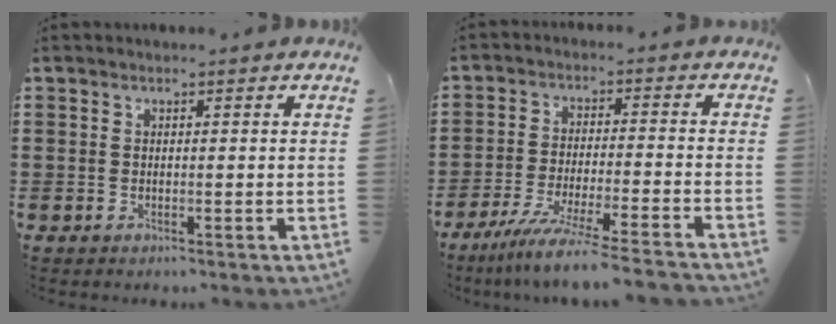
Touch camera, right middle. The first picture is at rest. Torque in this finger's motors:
{"motor_torque": [1.73, -0.41, 0.41, 0.08]}